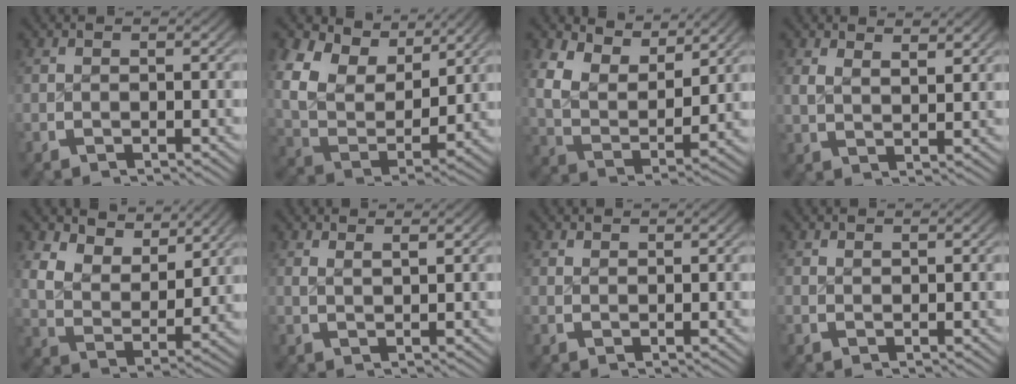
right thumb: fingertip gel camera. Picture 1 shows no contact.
{"total": 11.8, "force": [3.3, 8.2, 7.9], "torque": [-0.193, -0.030, 0.062]}
{"total": 9.6, "force": [3.3, 6.3, 6.4], "torque": [-0.149, -0.023, 0.063]}
{"total": 2.5, "force": [2.1, 0.7, 1.2], "torque": [-0.021, -0.006, 0.047]}
{"total": 7.6, "force": [3.3, 4.9, 4.8], "torque": [-0.111, -0.022, 0.064]}
{"total": 1.5, "force": [1.3, 0.0, 0.8], "torque": [-0.014, -0.001, 0.030]}
{"total": 0.9, "force": [0.9, 0.0, 0.0], "torque": [0.005, -0.001, 0.021]}
{"total": 0.6, "force": [0.6, 0.0, 0.1], "torque": [0.002, -0.002, 0.016]}